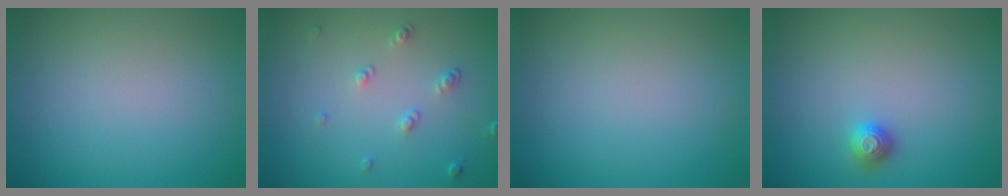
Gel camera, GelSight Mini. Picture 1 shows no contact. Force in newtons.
{"total": 1.5, "press": 1.0, "slide": 1.1}
{"total": 0.0}
{"total": 1.2, "press": 1.1, "slide": 0.2}